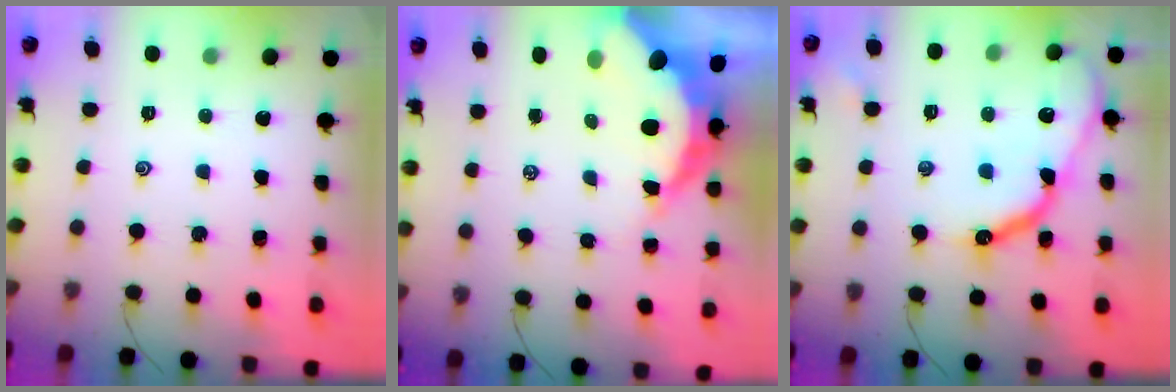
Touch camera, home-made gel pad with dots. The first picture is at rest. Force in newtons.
{"total": 13.4, "press": 13.3, "slide": 1.4}
{"total": 14.2, "press": 14.2, "slide": 1.2}